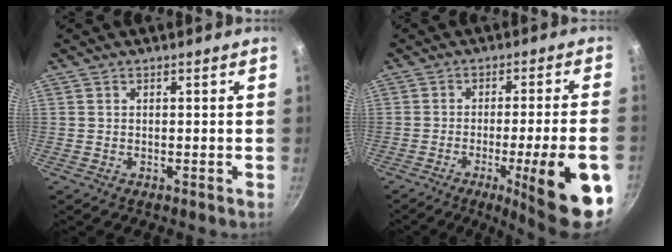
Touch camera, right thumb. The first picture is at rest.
{"total": 17.2, "force": [-6.8, 2.3, 15.6], "torque": [-0.199, 0.019, -0.090]}